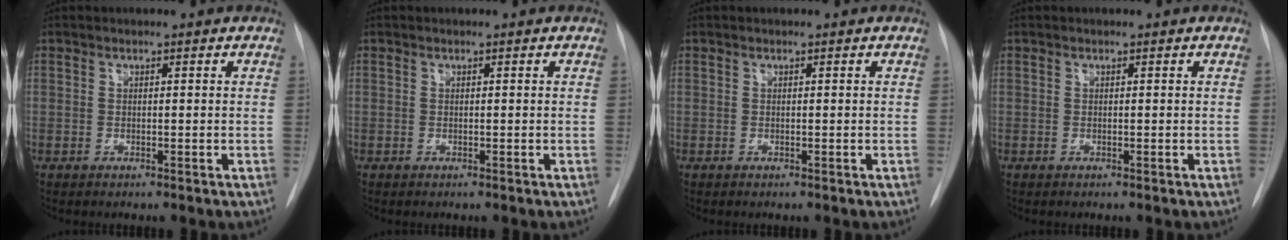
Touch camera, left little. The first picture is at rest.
{"total": 0.0}
{"total": 0.0}
{"total": 0.0}